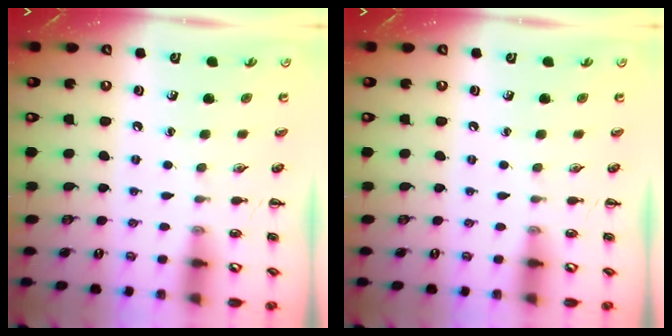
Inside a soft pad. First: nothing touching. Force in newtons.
{"total": 0.0}